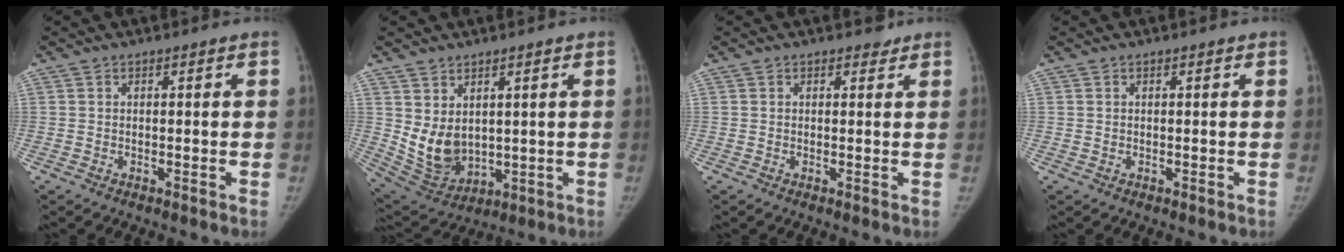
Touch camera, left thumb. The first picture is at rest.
{"total": 9.2, "force": [2.0, 6.6, 6.2], "torque": [-0.095, -0.025, 0.064]}
{"total": 1.1, "force": [0.9, 0.7, 0.1], "torque": [0.008, -0.006, 0.007]}
{"total": 0.0}